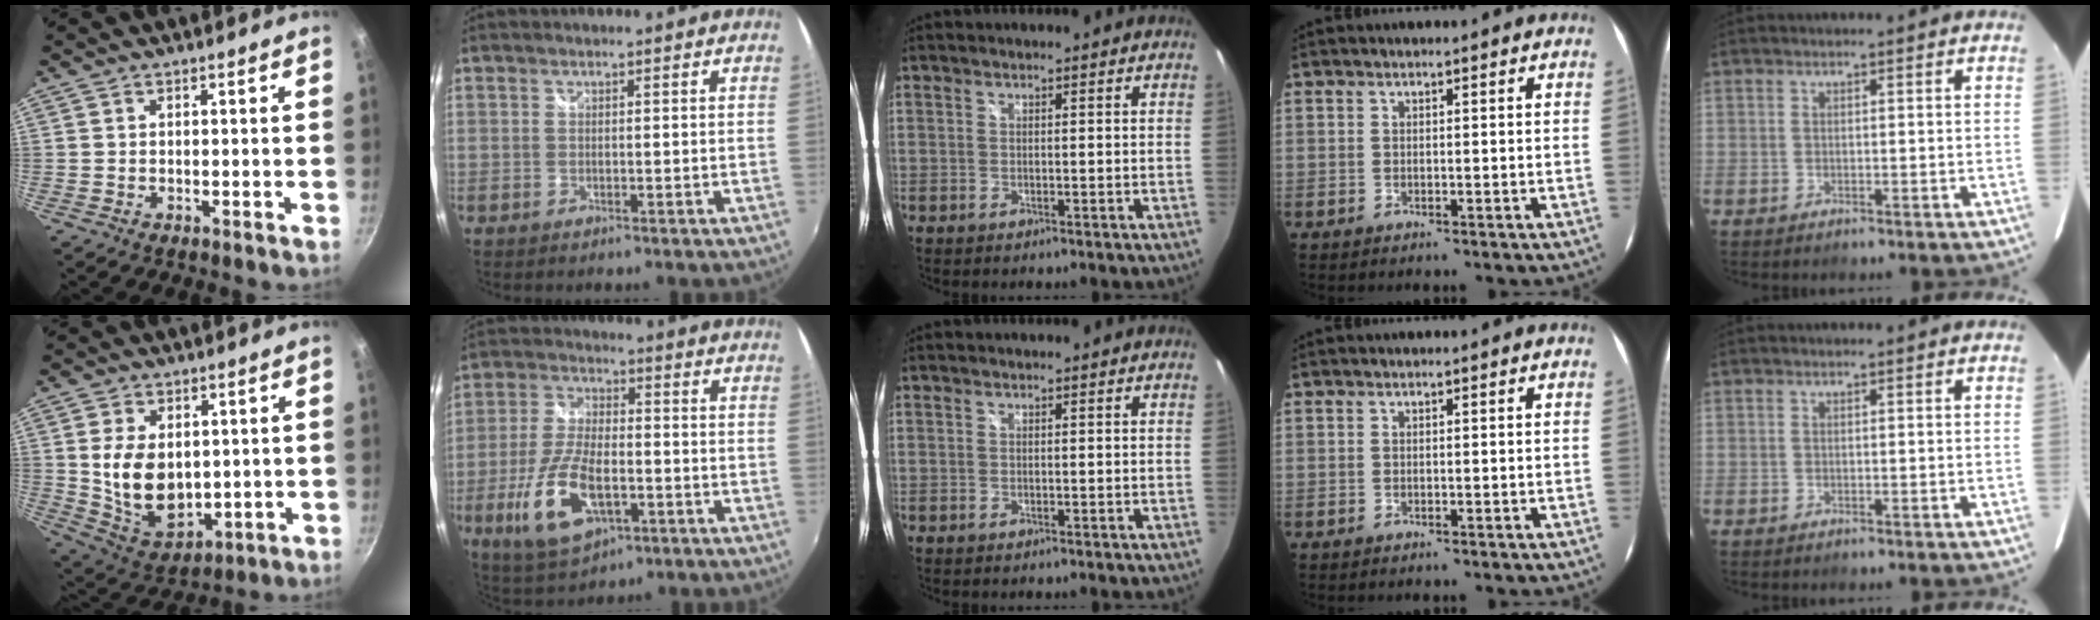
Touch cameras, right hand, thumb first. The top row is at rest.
{"thumb": {"total": 12.9, "force": [1.4, 8.9, 9.3], "torque": [-0.141, -0.025, 0.049]}, "index": {"total": 14.4, "force": [-5.0, 6.6, 11.8], "torque": [-0.254, -0.010, -0.087]}}